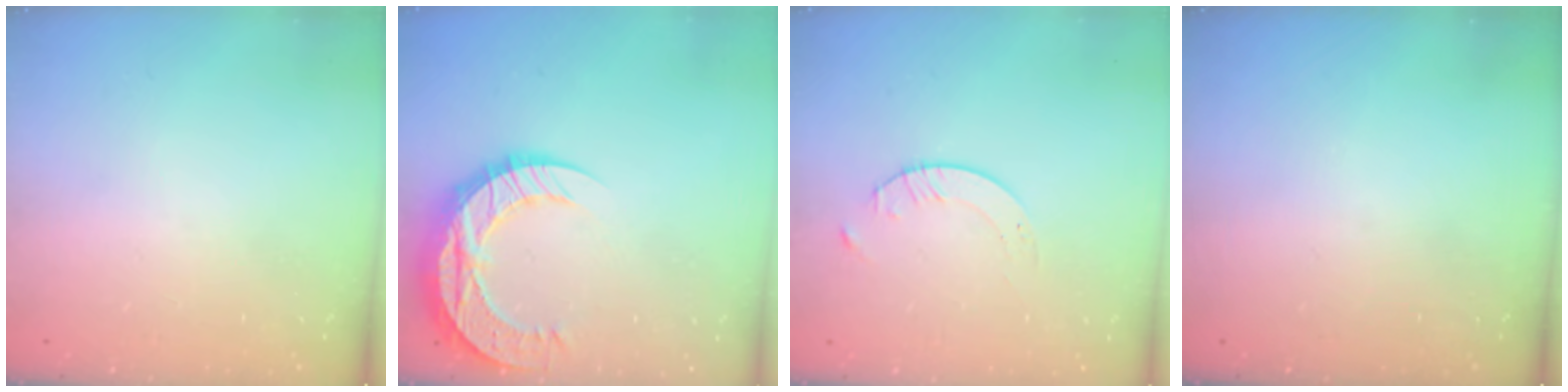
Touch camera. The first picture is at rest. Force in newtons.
{"total": 19.0, "press": 18.9, "slide": 1.4}
{"total": 1.7, "press": 1.7, "slide": 0.2}
{"total": 0.0}